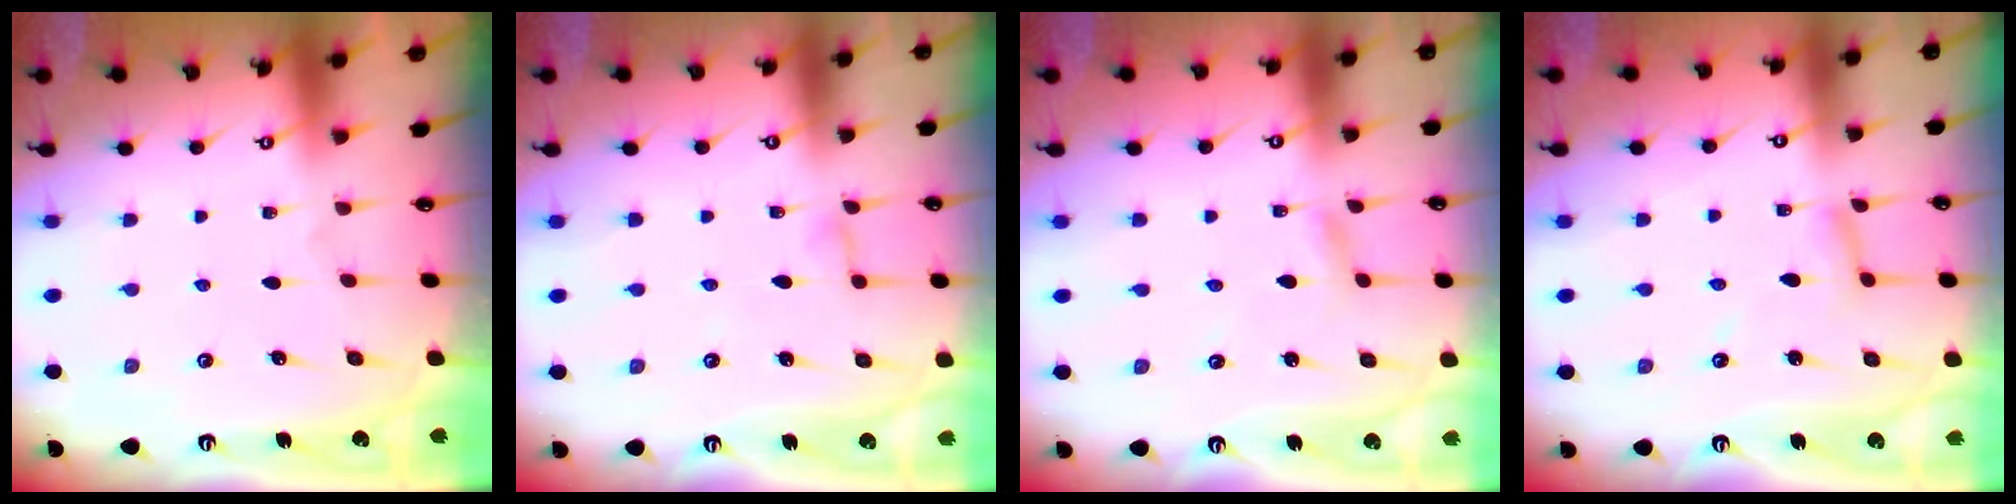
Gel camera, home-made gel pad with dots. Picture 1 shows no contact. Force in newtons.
{"total": 2.9, "press": 2.9, "slide": 0.2}
{"total": 3.0, "press": 3.0, "slide": 0.3}
{"total": 4.2, "press": 4.2, "slide": 0.3}